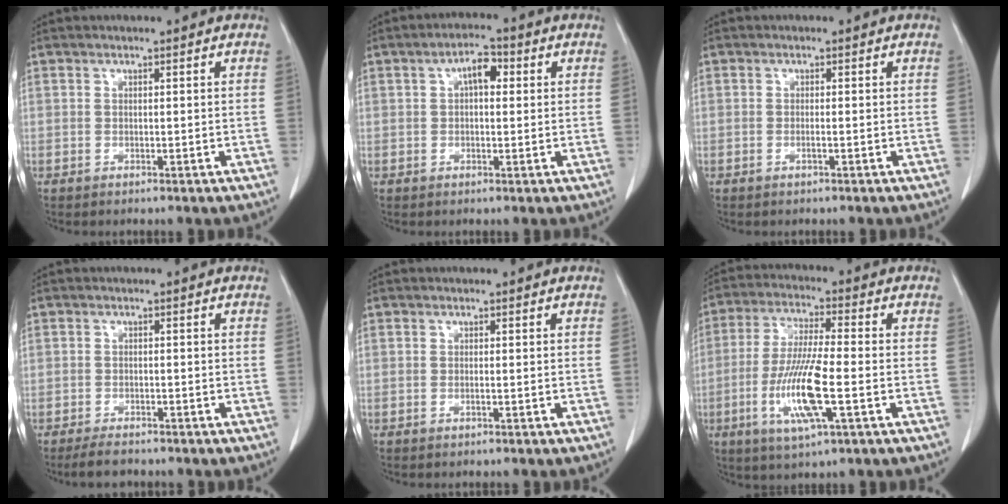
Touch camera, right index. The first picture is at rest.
{"total": 4.1, "force": [1.0, 1.9, 3.5], "torque": [-0.058, 0.016, 0.013]}
{"total": 0.6, "force": [-0.2, -0.1, 0.5], "torque": [-0.009, 0.002, -0.002]}
{"total": 2.9, "force": [-2.5, 1.2, 0.9], "torque": [-0.022, -0.002, -0.040]}
{"total": 0.0}
{"total": 11.7, "force": [-3.3, 1.0, 11.2], "torque": [-0.225, -0.014, -0.063]}